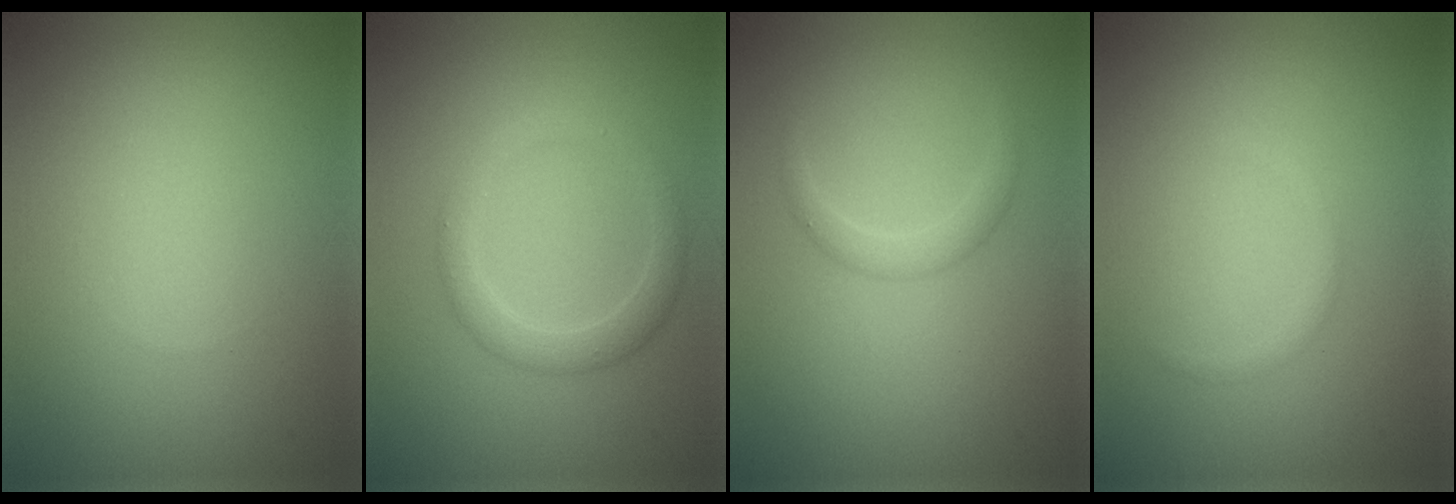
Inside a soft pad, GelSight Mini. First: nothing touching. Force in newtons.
{"total": 2.4, "press": 2.4, "slide": 0.1}
{"total": 0.9, "press": 0.9, "slide": 0.0}
{"total": 0.6, "press": 0.6, "slide": 0.0}